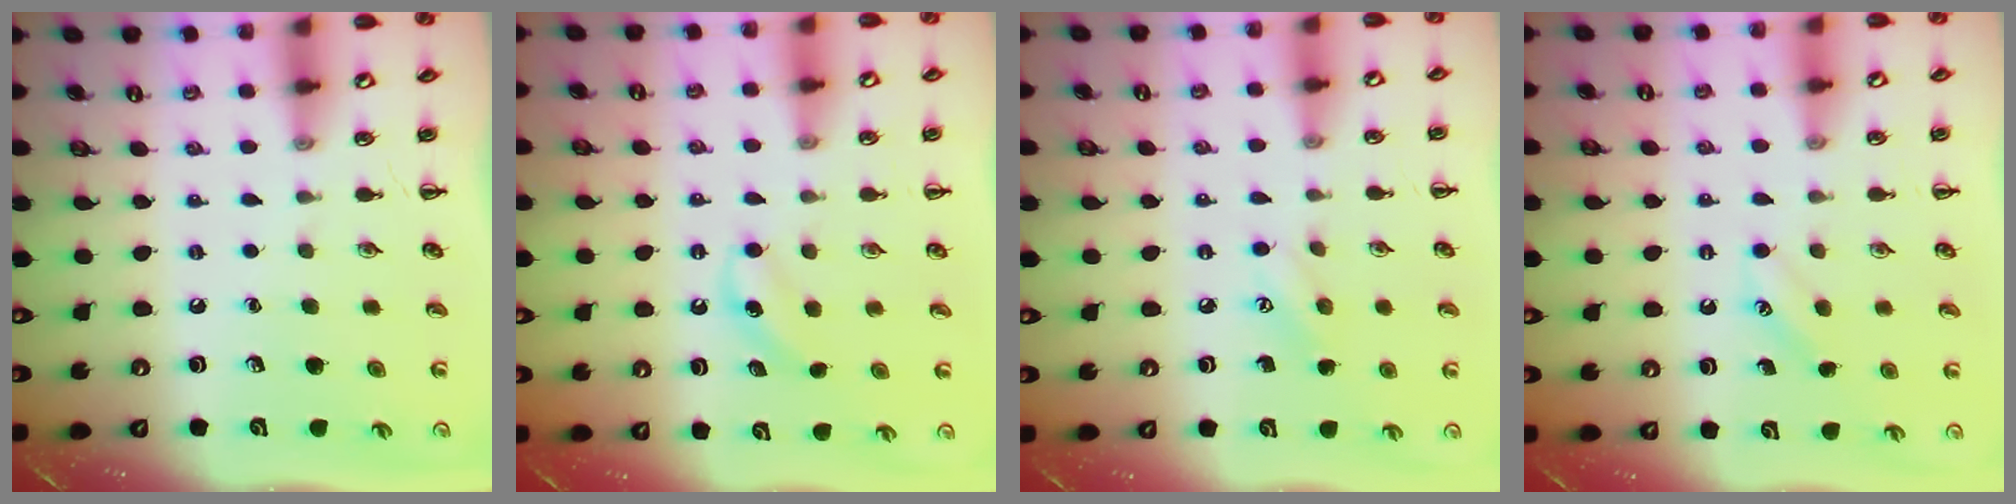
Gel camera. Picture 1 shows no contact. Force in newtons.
{"total": 4.7, "press": 4.5, "slide": 1.2}
{"total": 6.4, "press": 6.2, "slide": 1.6}
{"total": 3.0, "press": 2.9, "slide": 0.7}